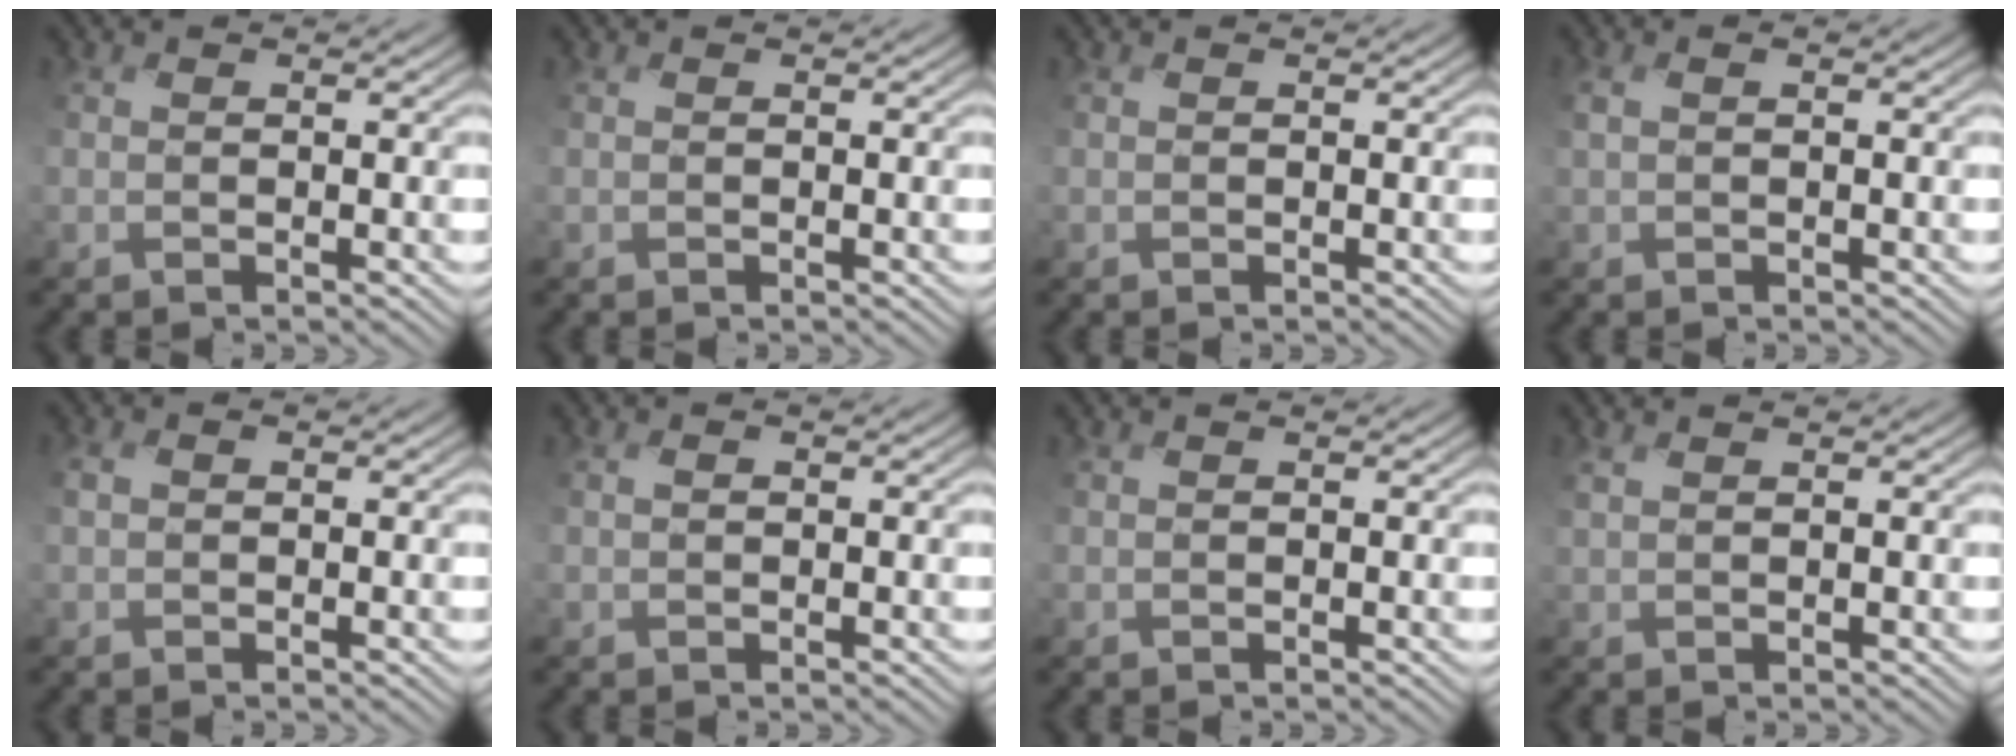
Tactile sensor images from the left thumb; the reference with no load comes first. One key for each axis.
{"total": 0.0}
{"total": 0.0}
{"total": 1.5, "fx": 0.5, "fy": 0.4, "fz": 1.3, "tx": -0.031, "ty": 0.007, "tz": 0.009}
{"total": 1.3, "fx": 0.1, "fy": 1.0, "fz": 0.8, "tx": -0.018, "ty": 0.004, "tz": -0.003}
{"total": 0.5, "fx": 0.1, "fy": 0.4, "fz": 0.4, "tx": -0.009, "ty": 0.001, "tz": 0.001}
{"total": 0.0}
{"total": 1.1, "fx": 0.9, "fy": 0.2, "fz": 0.7, "tx": -0.024, "ty": 0.003, "tz": 0.021}